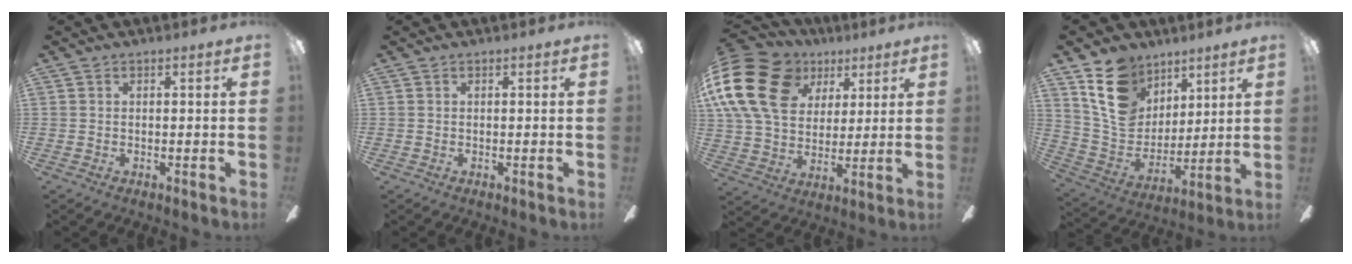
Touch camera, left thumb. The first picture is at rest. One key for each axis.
{"total": 0.0}
{"total": 22.1, "fx": 8.3, "fy": 16.2, "fz": 12.5, "tx": -0.262, "ty": -0.018, "tz": 0.150}
{"total": 16.7, "fx": 9.8, "fy": 12.2, "fz": 6.0, "tx": -0.115, "ty": -0.049, "tz": 0.196}